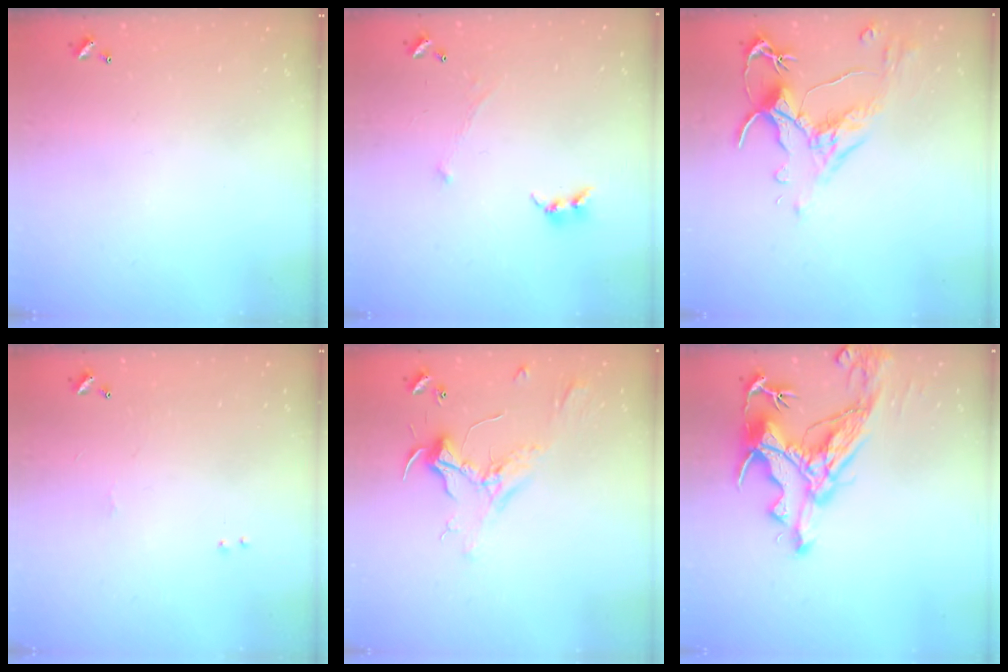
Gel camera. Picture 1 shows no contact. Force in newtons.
{"total": 0.6, "press": 0.6, "slide": 0.3}
{"total": 2.6, "press": 2.2, "slide": 1.3}
{"total": 1.8, "press": 1.8, "slide": 0.6}
{"total": 2.3, "press": 2.2, "slide": 0.8}
{"total": 13.8, "press": 13.7, "slide": 1.9}